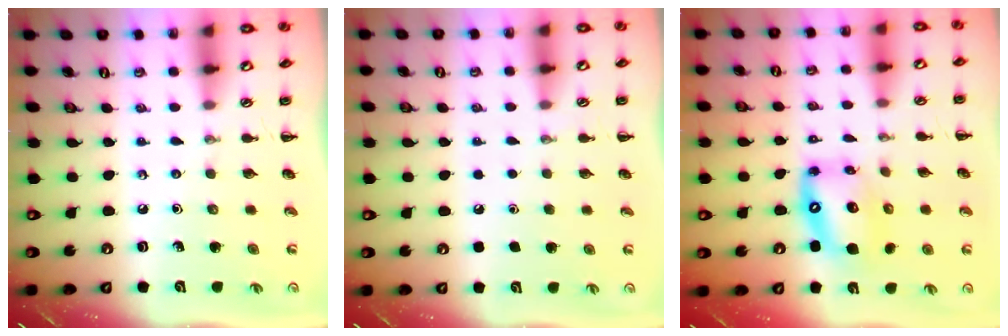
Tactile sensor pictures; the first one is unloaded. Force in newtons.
{"total": 1.6, "press": 1.6, "slide": 0.1}
{"total": 12.6, "press": 12.2, "slide": 3.3}